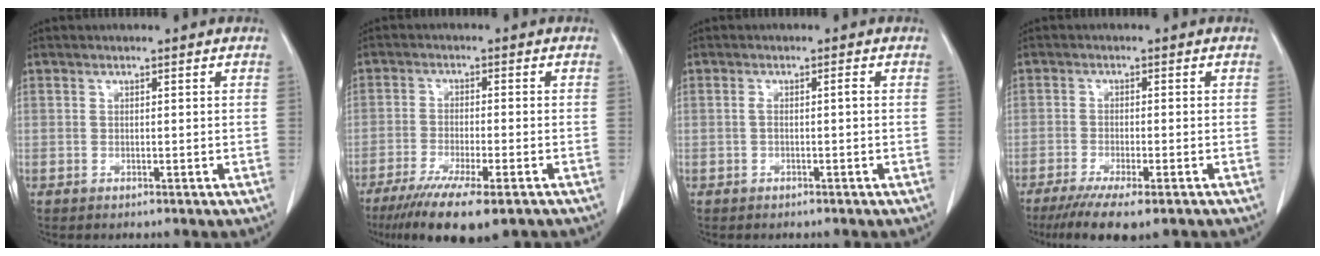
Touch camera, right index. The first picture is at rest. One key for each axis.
{"total": 12.4, "fx": -8.9, "fy": 1.6, "fz": 8.5, "tx": -0.137, "ty": -0.030, "tz": -0.138}
{"total": 1.3, "fx": -0.2, "fy": 0.1, "fz": 1.3, "tx": -0.024, "ty": 0.004, "tz": -0.002}
{"total": 9.7, "fx": -7.3, "fy": 1.4, "fz": 6.3, "tx": -0.092, "ty": -0.020, "tz": -0.111}